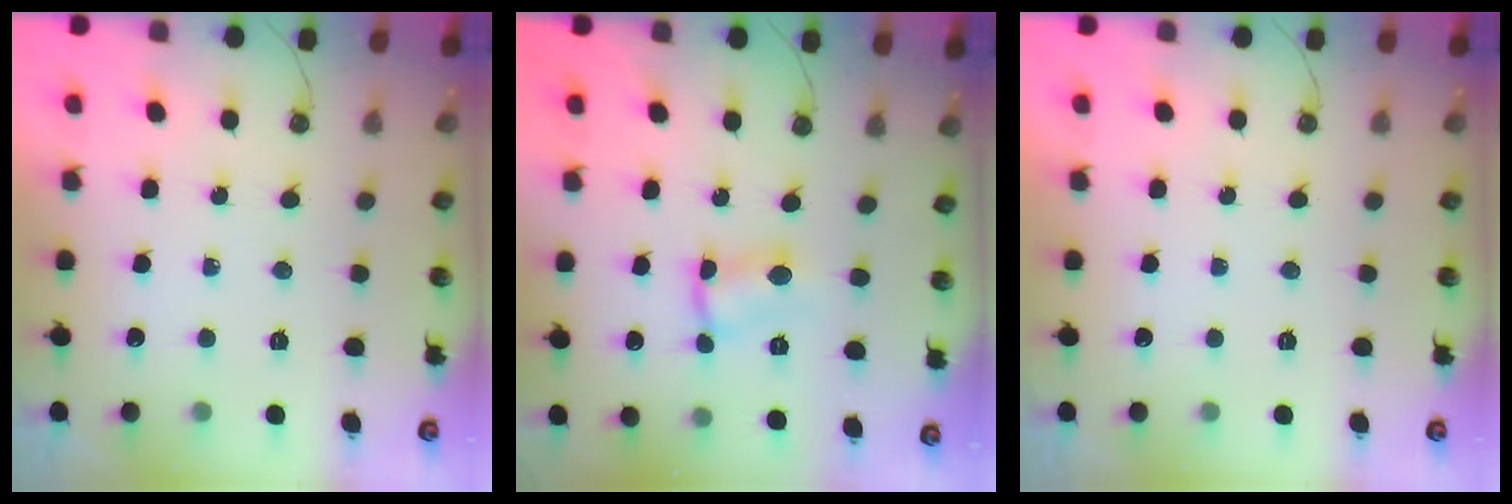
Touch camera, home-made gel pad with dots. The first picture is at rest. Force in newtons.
{"total": 2.7, "press": 2.7, "slide": 0.1}
{"total": 0.0}